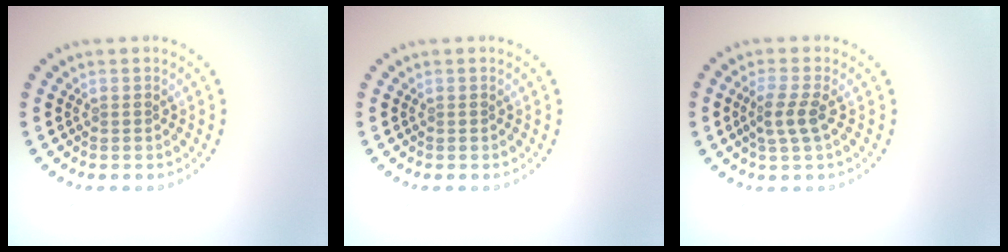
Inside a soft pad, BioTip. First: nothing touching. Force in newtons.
{"total": 0.0}
{"total": 2.2, "press": 2.0, "slide": 1.0}